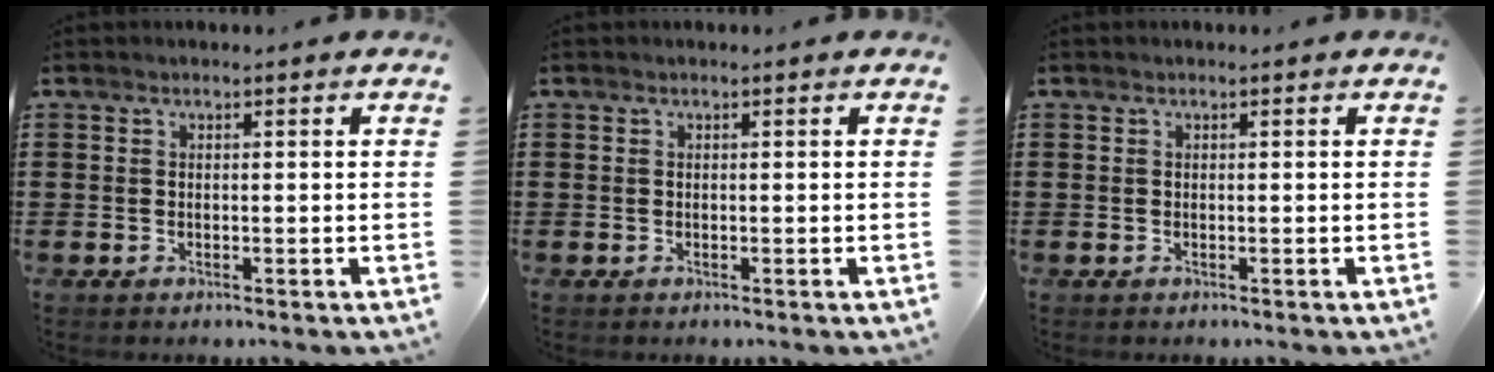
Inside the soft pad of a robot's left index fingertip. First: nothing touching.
{"total": 0.0}
{"total": 0.0}